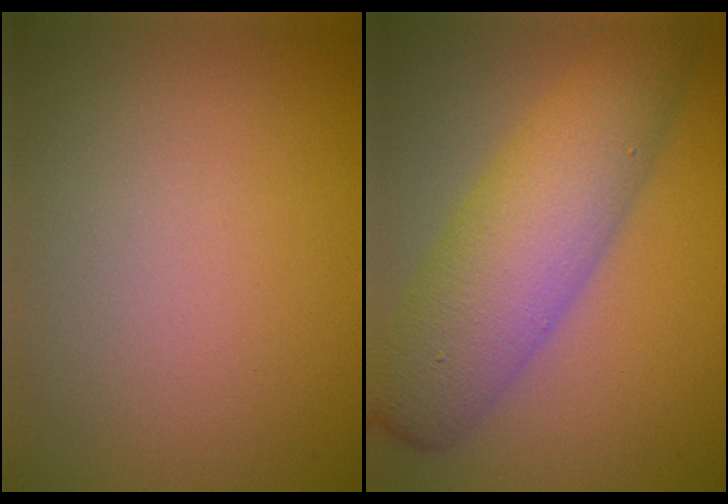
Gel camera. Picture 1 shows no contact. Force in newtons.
{"total": 7.8, "press": 7.8, "slide": 0.2}